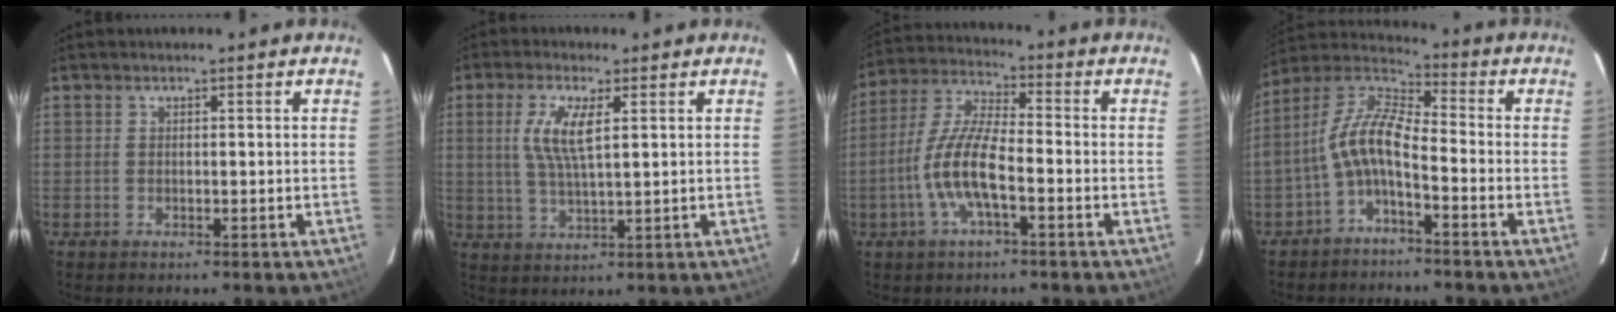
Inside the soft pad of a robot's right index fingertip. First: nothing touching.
{"total": 7.2, "force": [2.0, 1.8, 6.6], "torque": [-0.137, 0.001, 0.040]}
{"total": 10.6, "force": [-3.6, 2.9, 9.6], "torque": [-0.205, 0.001, -0.071]}
{"total": 8.9, "force": [-3.3, 3.2, 7.6], "torque": [-0.173, 0.018, -0.069]}